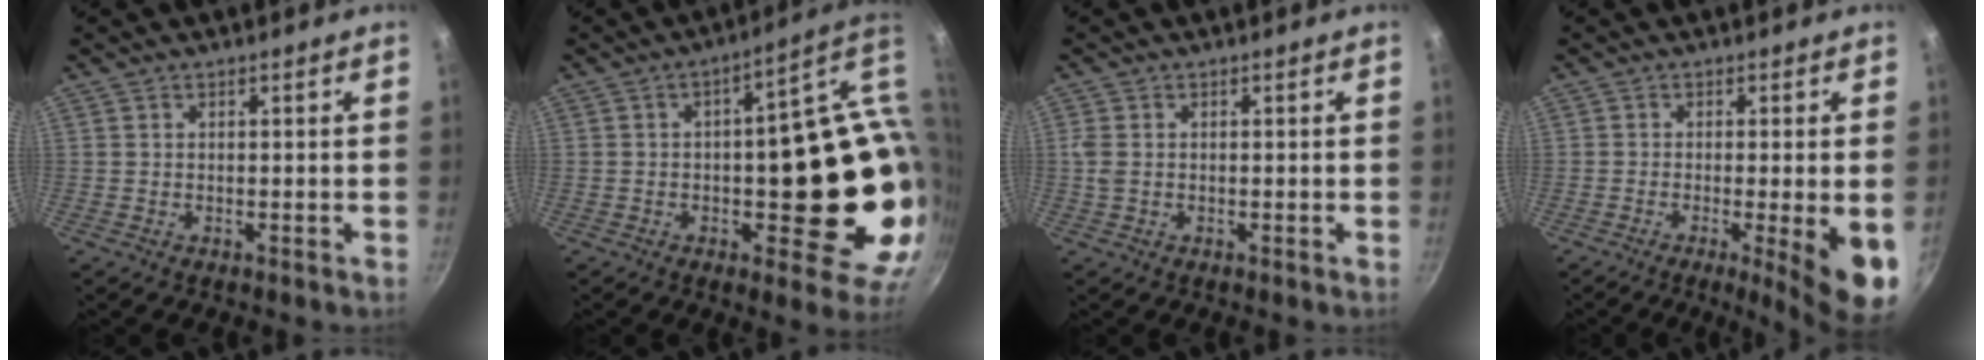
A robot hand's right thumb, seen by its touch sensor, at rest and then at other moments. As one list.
[{"total": 22.1, "force": [0.6, 8.8, 20.2], "torque": [-0.206, -0.003, 0.016]}, {"total": 2.1, "force": [0.1, 1.4, 1.5], "torque": [-0.035, 0.001, 0.001]}, {"total": 9.6, "force": [-2.6, 1.1, 9.1], "torque": [-0.123, -0.004, -0.032]}]